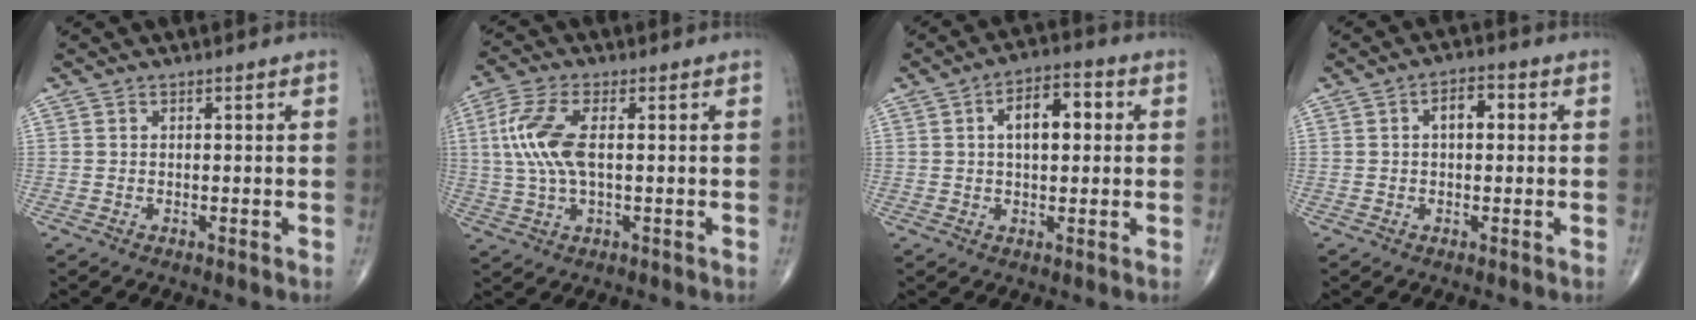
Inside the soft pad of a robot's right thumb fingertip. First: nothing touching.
{"total": 9.9, "force": [1.2, 4.1, 8.9], "torque": [-0.216, 0.010, 0.024]}
{"total": 8.2, "force": [1.5, 4.2, 6.9], "torque": [-0.091, 0.015, 0.018]}
{"total": 4.1, "force": [0.7, 2.3, 3.4], "torque": [-0.045, 0.012, 0.004]}